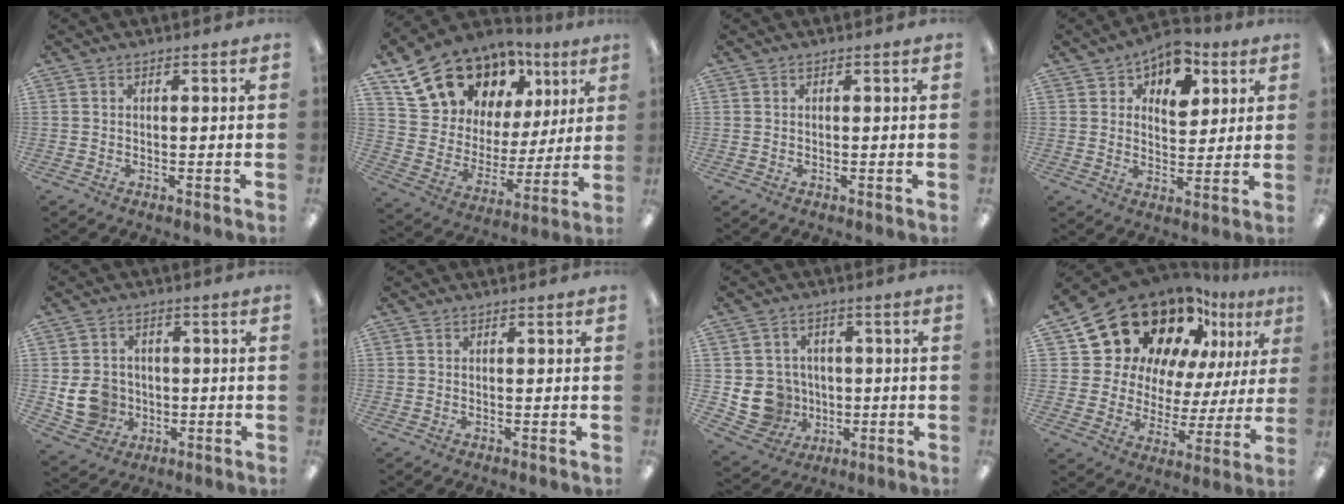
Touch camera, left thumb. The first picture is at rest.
{"total": 18.2, "force": [13.3, 10.6, 6.5], "torque": [-0.132, -0.081, 0.251]}
{"total": 0.0}
{"total": 9.0, "force": [6.1, 5.6, 3.6], "torque": [-0.048, -0.037, 0.105]}
{"total": 8.9, "force": [-1.3, 8.1, 3.6], "torque": [-0.083, 0.012, -0.016]}
{"total": 0.0}
{"total": 9.9, "force": [-1.1, 9.5, 2.5], "torque": [-0.074, 0.012, -0.007]}
{"total": 21.9, "force": [15.8, 12.9, 8.1], "torque": [-0.151, -0.107, 0.300]}